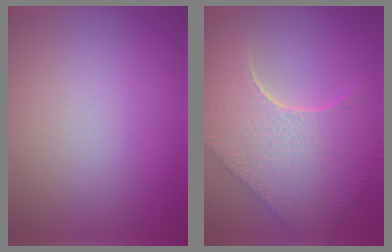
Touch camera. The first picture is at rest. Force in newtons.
{"total": 9.7, "press": 7.0, "slide": 6.7}